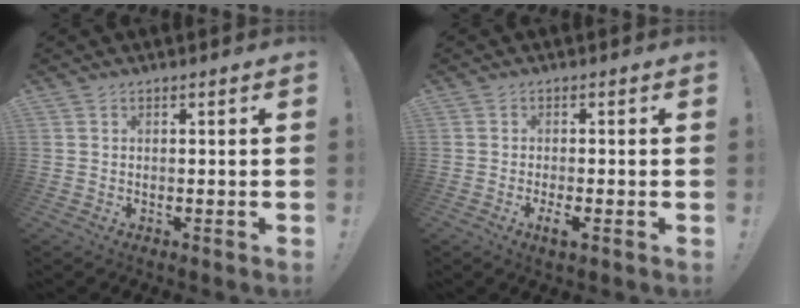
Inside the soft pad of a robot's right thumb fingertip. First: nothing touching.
{"total": 3.2, "force": [-1.3, 0.2, 3.0], "torque": [-0.057, -0.004, -0.021]}